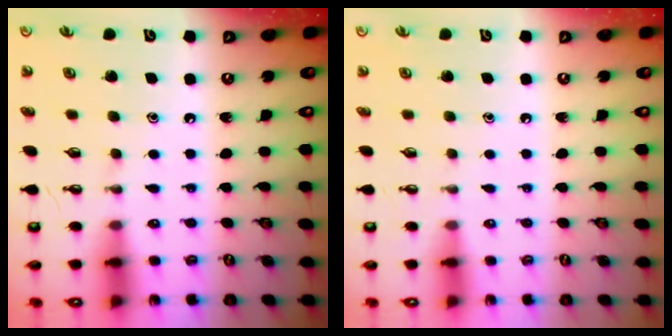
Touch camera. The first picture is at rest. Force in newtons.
{"total": 0.0}